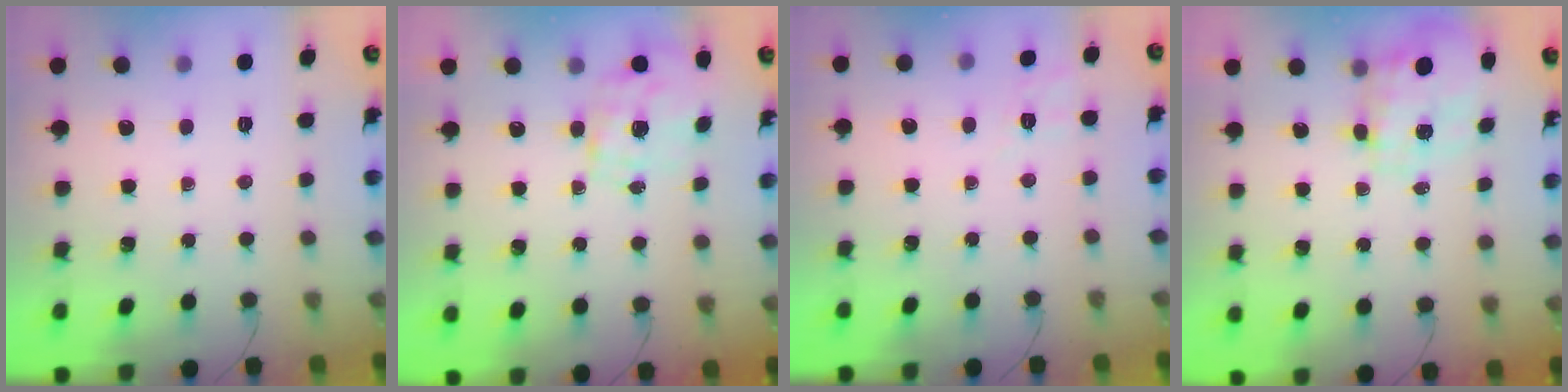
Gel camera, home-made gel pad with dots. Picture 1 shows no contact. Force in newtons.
{"total": 1.6, "press": 1.4, "slide": 0.7}
{"total": 1.9, "press": 0.7, "slide": 1.7}
{"total": 3.4, "press": 3.2, "slide": 1.1}